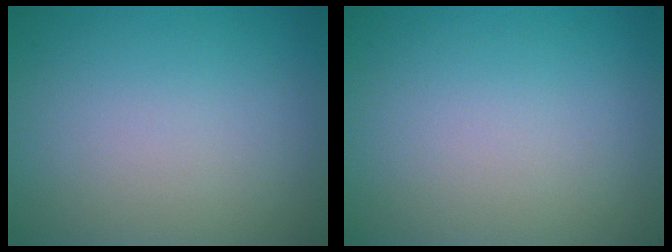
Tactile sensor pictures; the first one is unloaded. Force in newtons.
{"total": 0.0}